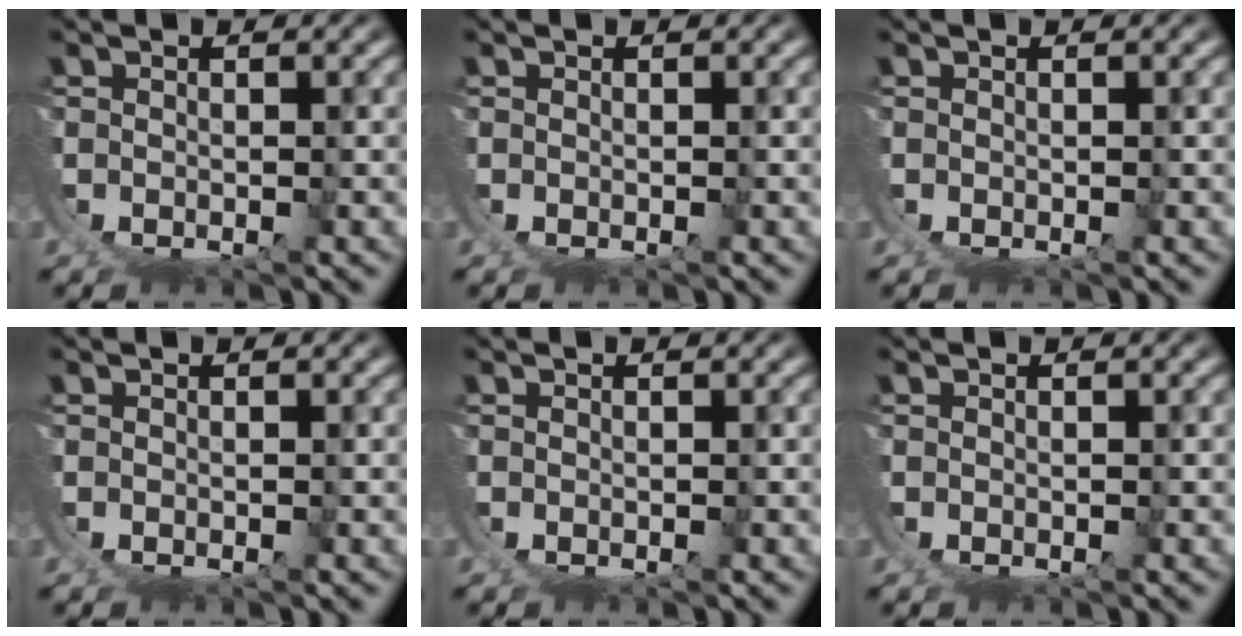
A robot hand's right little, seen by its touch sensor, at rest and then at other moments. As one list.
[{"total": 0.0}, {"total": 0.0}, {"total": 0.0}, {"total": 0.0}, {"total": 0.0}]